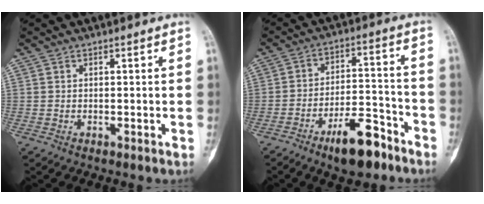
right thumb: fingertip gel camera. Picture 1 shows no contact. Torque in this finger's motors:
{"motor_torque": [2.14, 0.48, 1.08, -1.24, 0.23]}